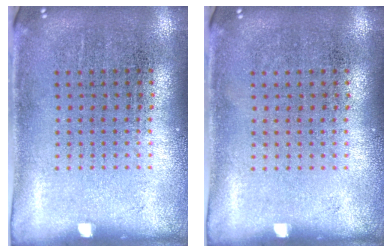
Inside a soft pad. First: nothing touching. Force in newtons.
{"total": 0.0}